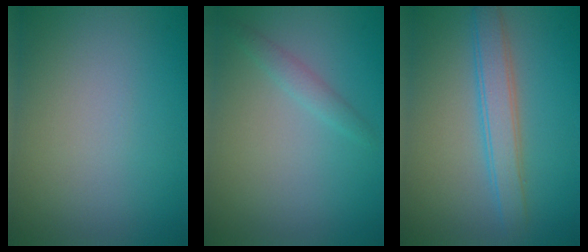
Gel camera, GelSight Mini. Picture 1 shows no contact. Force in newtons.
{"total": 1.3, "press": 1.3, "slide": 0.1}
{"total": 3.5, "press": 3.5, "slide": 0.0}